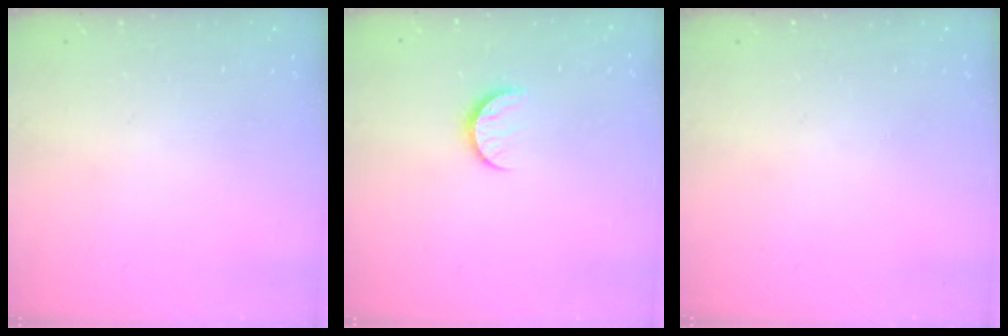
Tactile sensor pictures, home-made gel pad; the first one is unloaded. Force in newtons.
{"total": 7.1, "press": 7.1, "slide": 0.7}
{"total": 0.0}